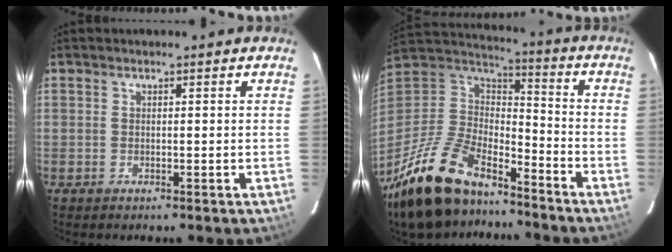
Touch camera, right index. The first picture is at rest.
{"total": 24.1, "force": [-17.7, 9.9, 13.0], "torque": [-0.282, -0.013, -0.309]}